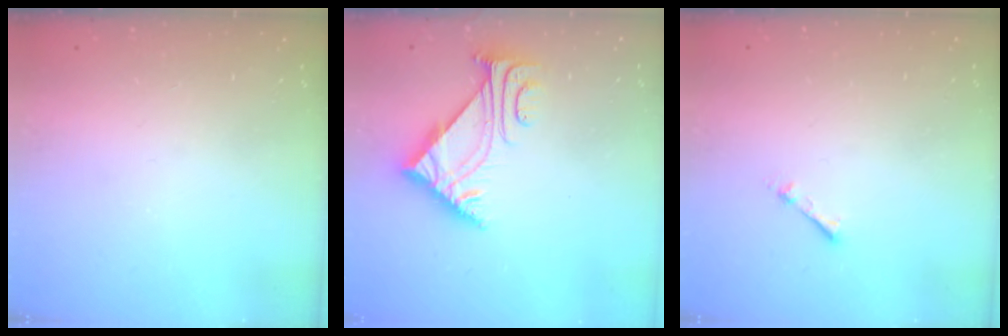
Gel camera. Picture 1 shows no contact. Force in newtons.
{"total": 5.5, "press": 5.4, "slide": 0.8}
{"total": 1.7, "press": 1.7, "slide": 0.2}